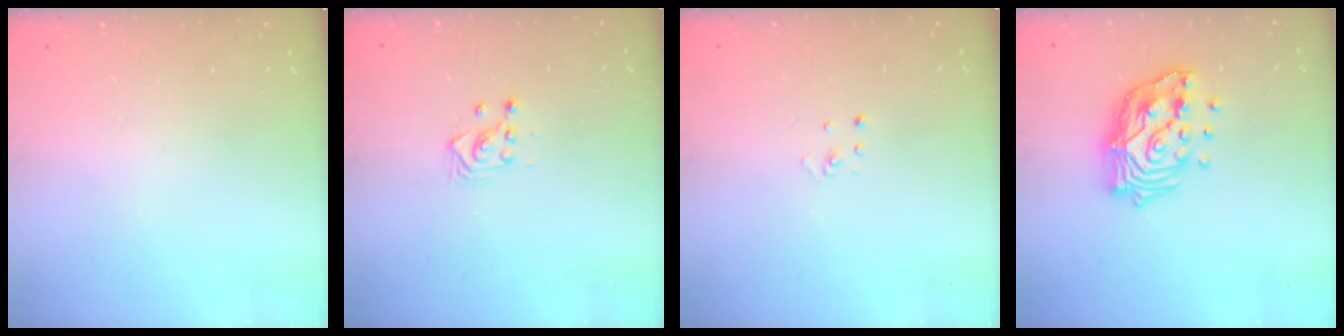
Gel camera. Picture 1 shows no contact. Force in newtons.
{"total": 3.0, "press": 3.0, "slide": 0.5}
{"total": 1.5, "press": 1.5, "slide": 0.1}
{"total": 16.1, "press": 16.0, "slide": 1.8}